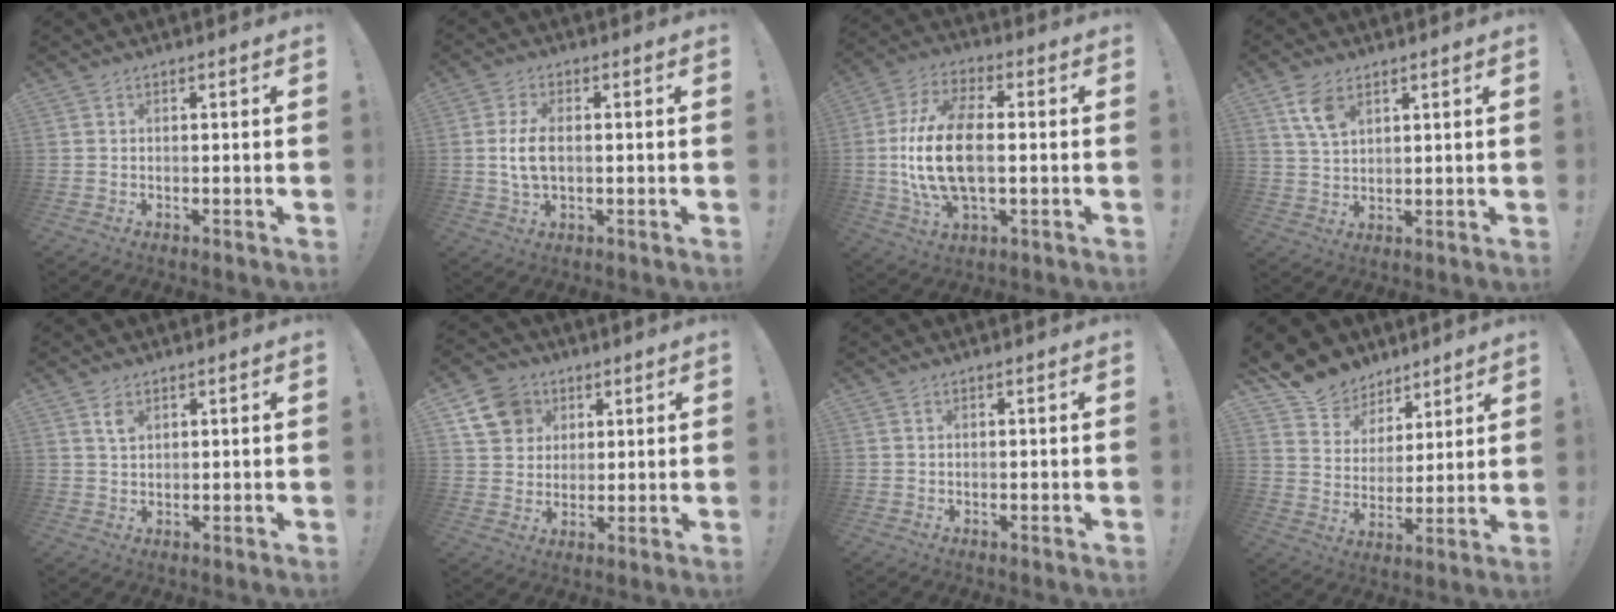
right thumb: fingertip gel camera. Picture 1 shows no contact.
{"total": 6.6, "force": [0.1, 3.4, 5.7], "torque": [-0.108, -0.001, -0.001]}
{"total": 17.7, "force": [-0.6, 9.1, 15.2], "torque": [-0.305, -0.003, -0.008]}
{"total": 7.2, "force": [4.0, 3.7, 4.6], "torque": [-0.089, -0.012, 0.077]}
{"total": 3.1, "force": [1.8, 1.6, 2.0], "torque": [-0.027, -0.008, 0.029]}
{"total": 11.8, "force": [5.3, 9.8, 3.9], "torque": [-0.060, -0.022, 0.108]}
{"total": 0.0}
{"total": 10.7, "force": [8.0, 7.0, 1.2], "torque": [-0.035, -0.061, 0.158]}